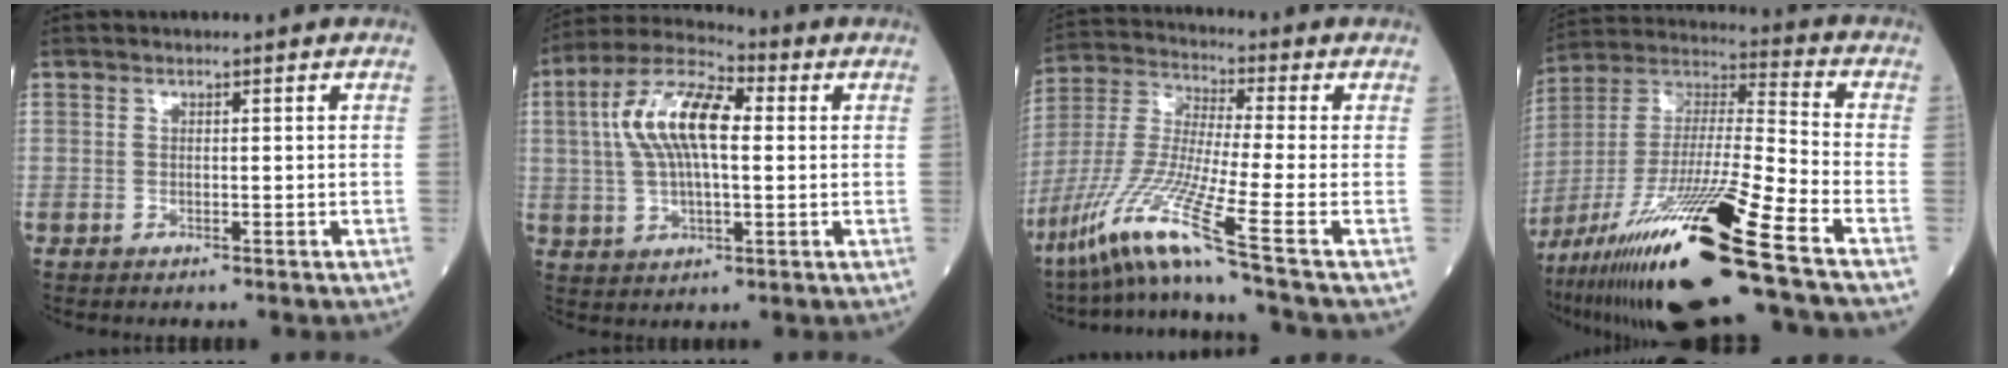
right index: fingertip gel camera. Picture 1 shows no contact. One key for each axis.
{"total": 12.5, "fx": 2.0, "fy": 4.5, "fz": 11.5, "tx": -0.241, "ty": 0.028, "tz": 0.034}
{"total": 14.7, "fx": -9.3, "fy": -2.7, "fz": 11.1, "tx": -0.241, "ty": -0.032, "tz": -0.173}
{"total": 24.6, "fx": -15.0, "fy": -0.3, "fz": 19.5, "tx": -0.371, "ty": -0.042, "tz": -0.274}